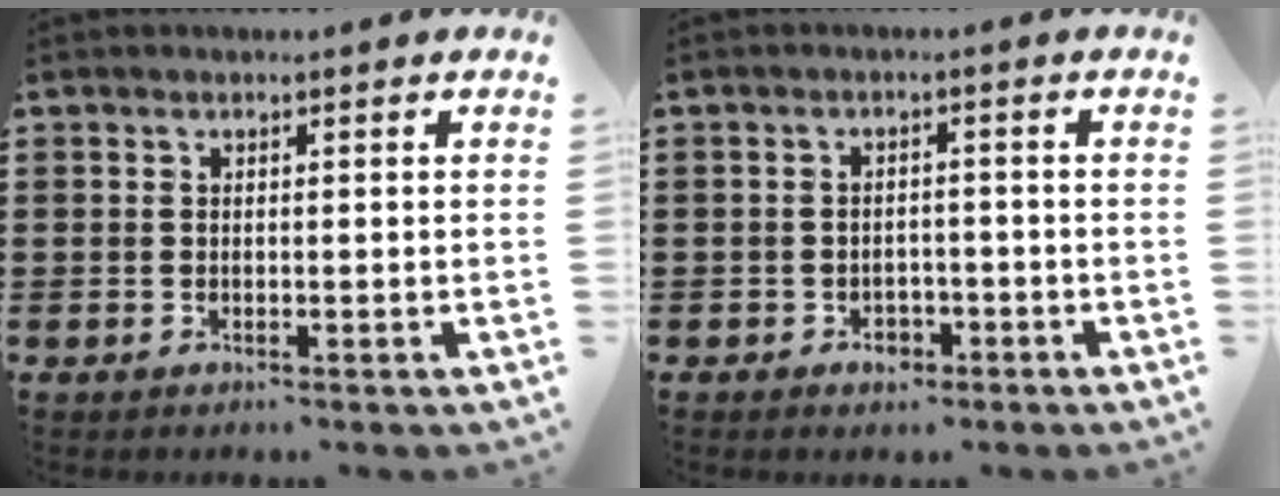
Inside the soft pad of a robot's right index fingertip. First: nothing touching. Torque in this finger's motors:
{"motor_torque": [-0.06, -0.05, 0.00, 0.00]}